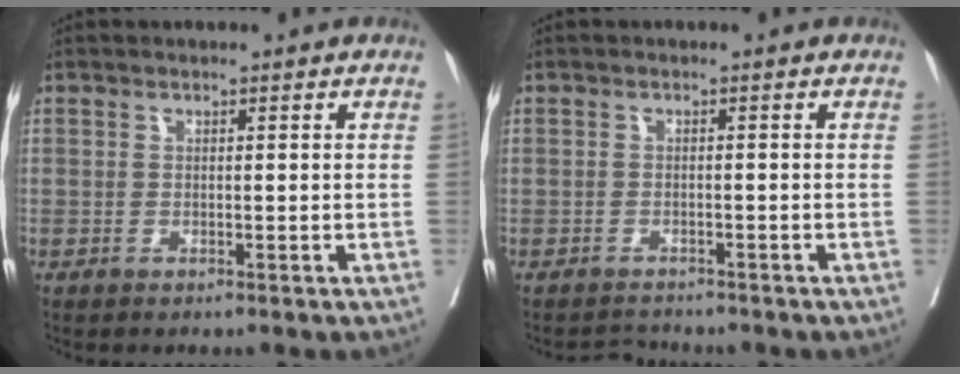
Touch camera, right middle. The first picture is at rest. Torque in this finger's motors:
{"motor_torque": [-1.23, 0.10, -0.33, -0.13]}